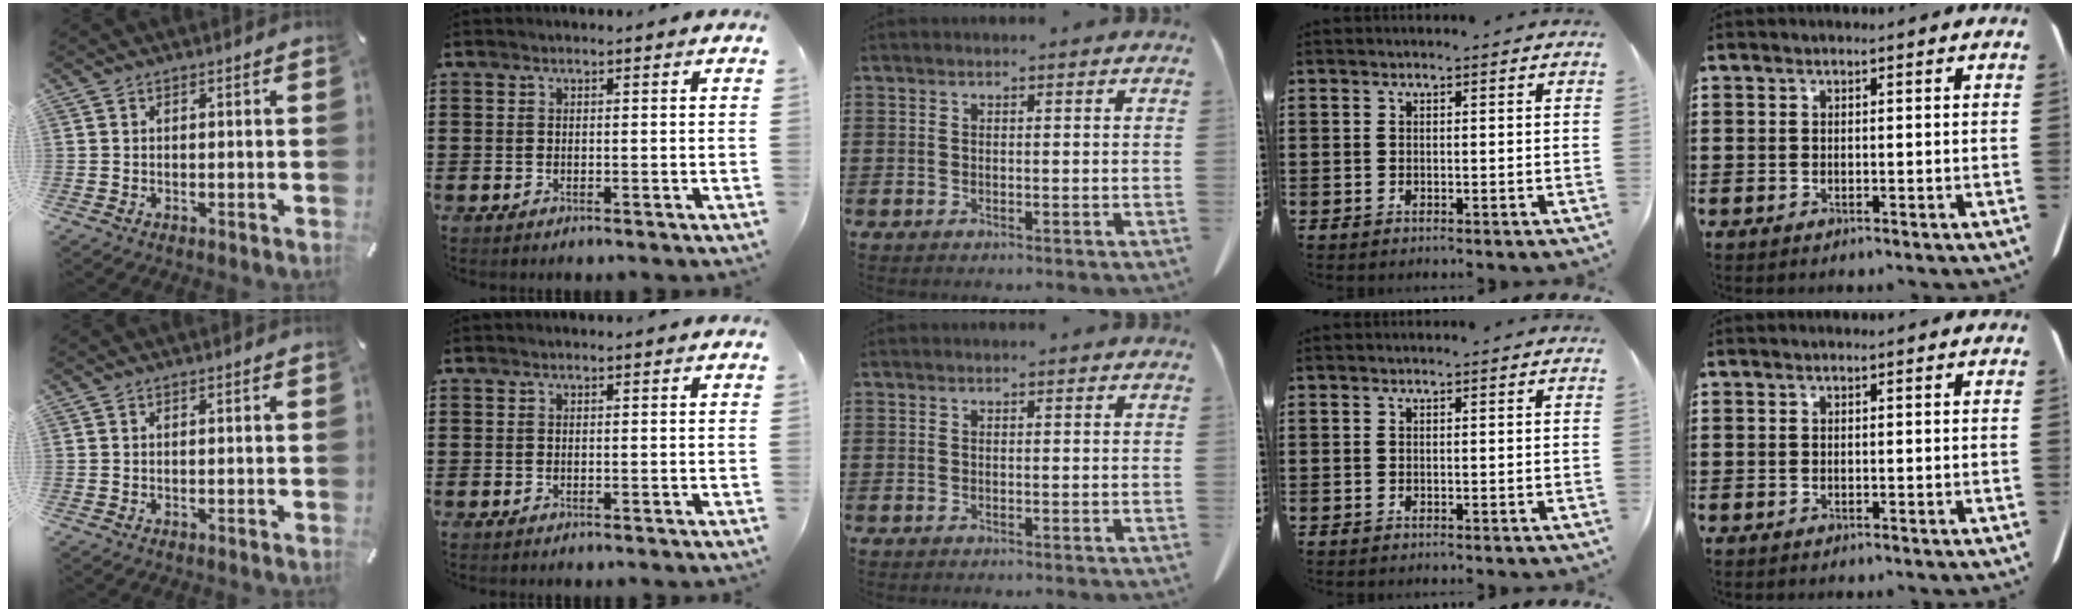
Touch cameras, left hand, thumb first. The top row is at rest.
{}